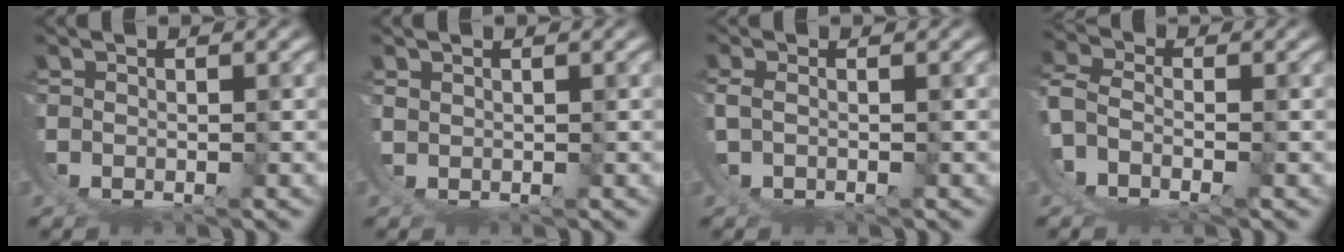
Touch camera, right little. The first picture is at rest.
{"total": 1.7, "force": [1.1, -1.4, 0.0], "torque": [0.007, 0.003, 0.027]}
{"total": 1.6, "force": [0.3, -1.2, 1.0], "torque": [-0.021, 0.000, 0.010]}
{"total": 4.6, "force": [-1.6, 2.7, 3.3], "torque": [-0.077, -0.018, -0.026]}